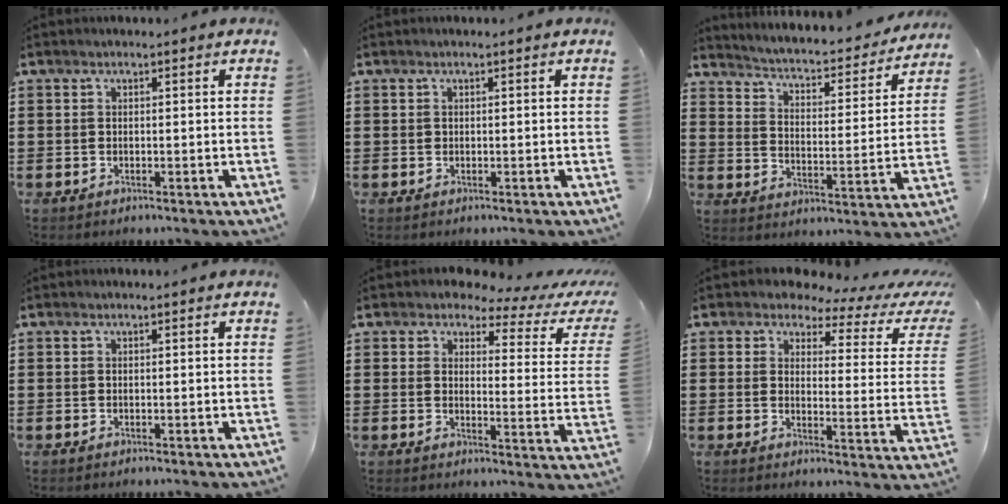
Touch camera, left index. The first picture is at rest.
{"total": 0.7, "force": [0.2, 0.6, 0.3], "torque": [-0.008, 0.004, 0.005]}
{"total": 2.4, "force": [2.2, -0.1, 0.9], "torque": [-0.036, -0.029, 0.025]}
{"total": 0.0}
{"total": 3.3, "force": [2.4, 1.2, 2.0], "torque": [-0.057, -0.010, 0.035]}
{"total": 3.6, "force": [2.6, 1.5, 2.0], "torque": [-0.051, -0.016, 0.038]}